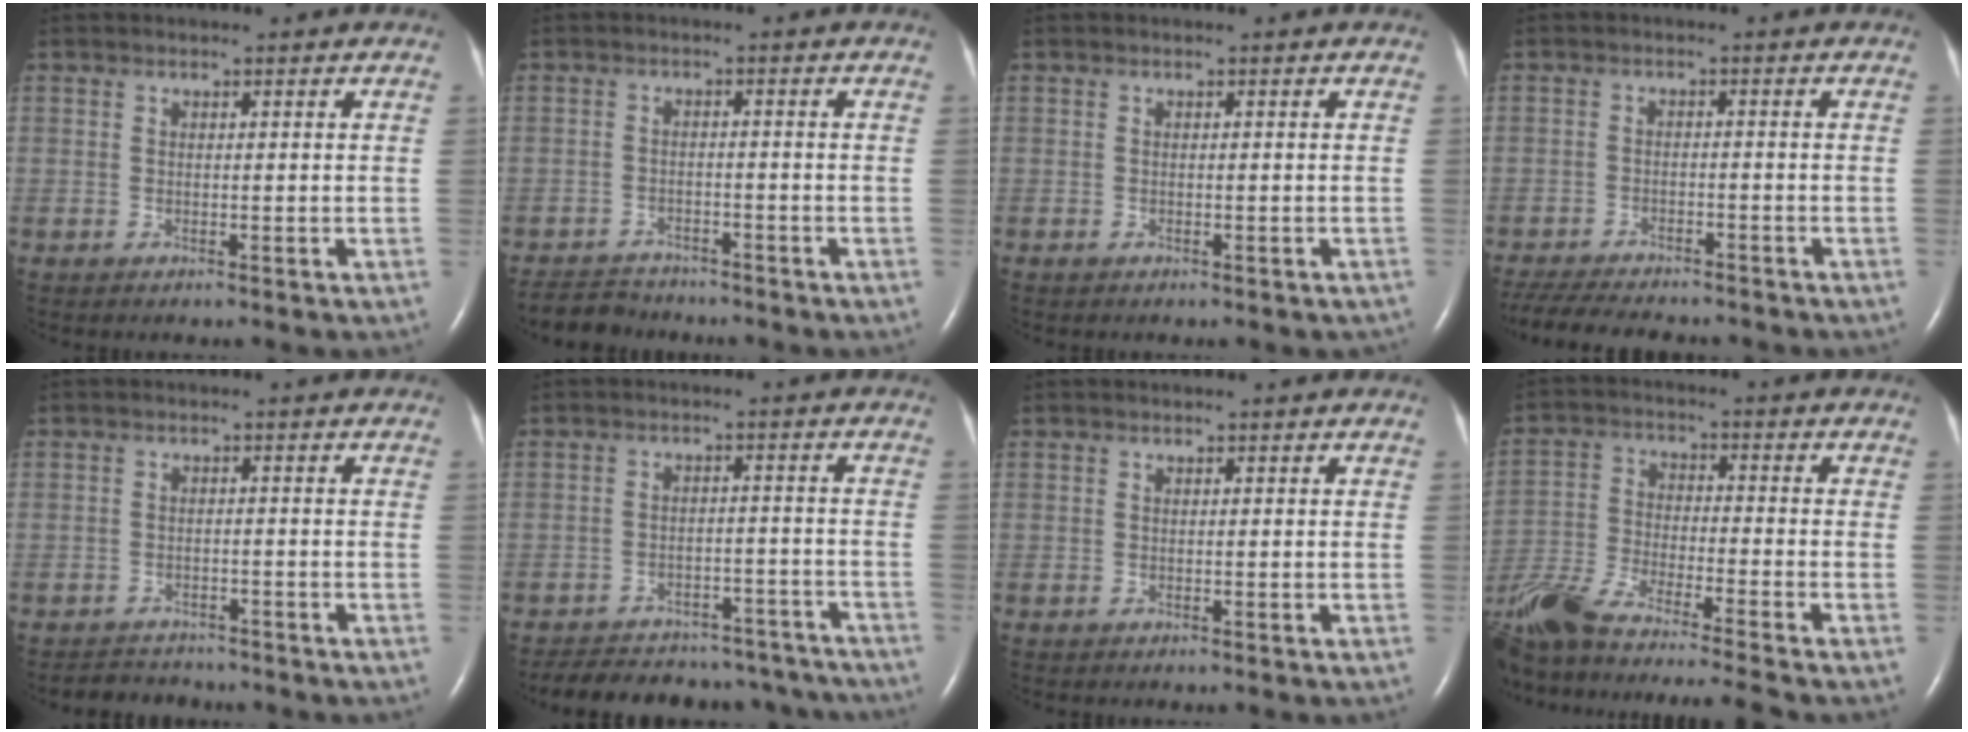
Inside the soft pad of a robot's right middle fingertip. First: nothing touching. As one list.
[{"total": 4.9, "force": [-4.7, 1.4, 0.0], "torque": [-0.003, -0.012, -0.082]}, {"total": 1.4, "force": [-1.0, 0.8, 0.6], "torque": [-0.006, 0.001, -0.009]}, {"total": 13.5, "force": [-11.8, 3.1, 5.7], "torque": [-0.118, -0.017, -0.168]}, {"total": 3.9, "force": [-3.7, 1.3, 0.0], "torque": [-0.006, -0.006, -0.056]}, {"total": 19.2, "force": [-17.0, 7.2, 5.4], "torque": [-0.109, 0.011, -0.209]}, {"total": 0.0}, {"total": 21.2, "force": [-18.1, 0.0, 11.0], "torque": [-0.248, -0.040, -0.318]}]